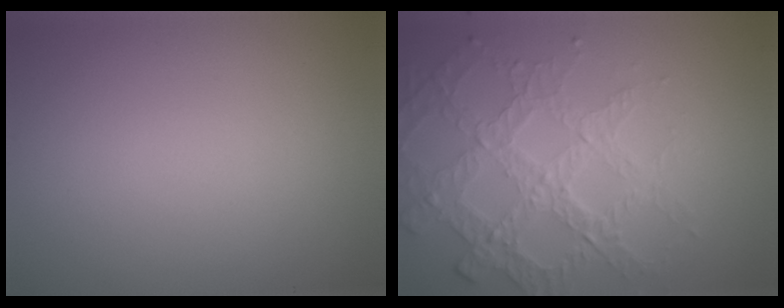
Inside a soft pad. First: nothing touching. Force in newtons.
{"total": 4.0, "press": 4.0, "slide": 0.3}